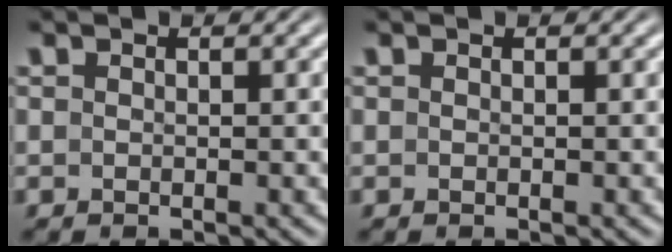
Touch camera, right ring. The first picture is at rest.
{"total": 0.0}